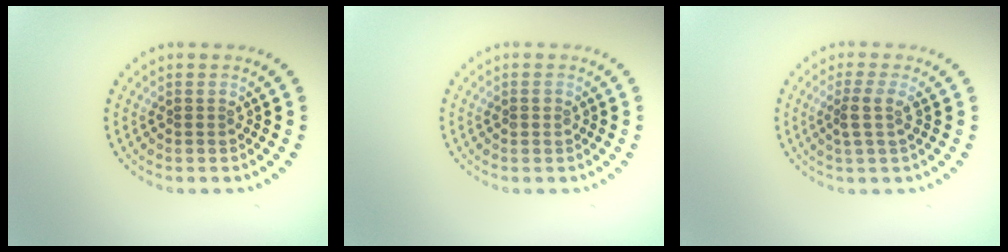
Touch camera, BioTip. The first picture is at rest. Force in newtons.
{"total": 1.0, "press": 1.0, "slide": 0.1}
{"total": 2.0, "press": 1.6, "slide": 1.2}